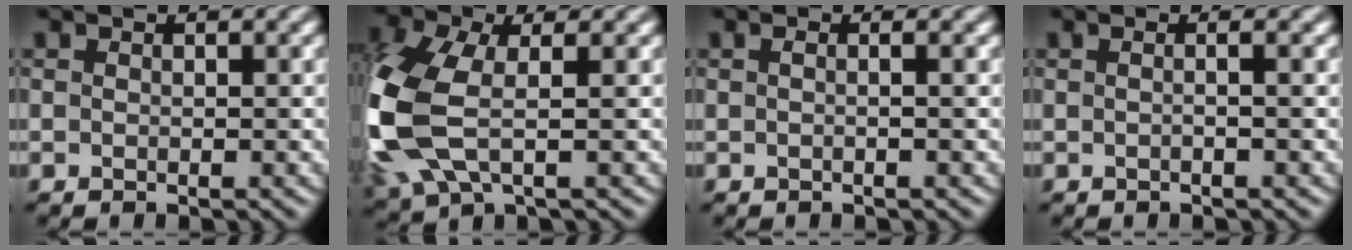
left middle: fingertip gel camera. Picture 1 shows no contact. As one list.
[{"total": 9.9, "force": [-1.0, 5.7, 8.0], "torque": [-0.234, -0.011, -0.024]}, {"total": 0.9, "force": [0.0, 0.0, 0.9], "torque": [-0.018, -0.007, -0.006]}, {"total": 1.1, "force": [0.0, 0.0, 1.1], "torque": [-0.017, -0.007, -0.010]}]